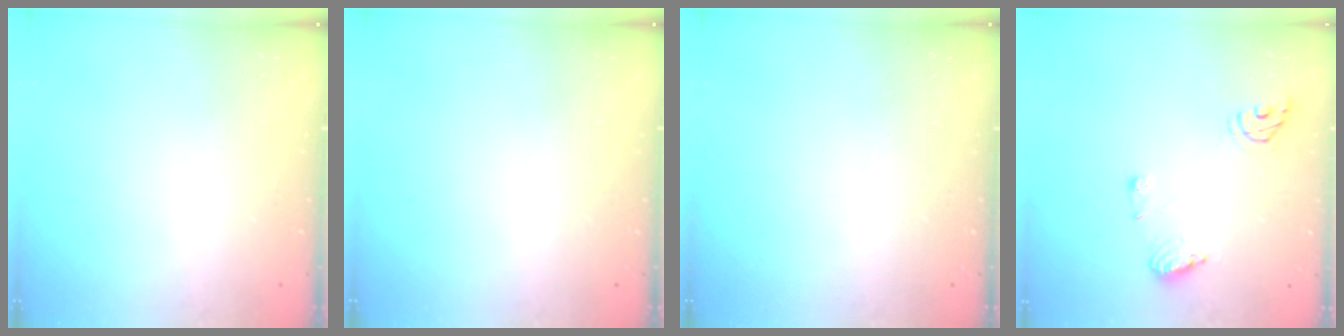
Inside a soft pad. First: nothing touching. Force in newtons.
{"total": 0.0}
{"total": 0.0}
{"total": 8.9, "press": 8.8, "slide": 1.1}